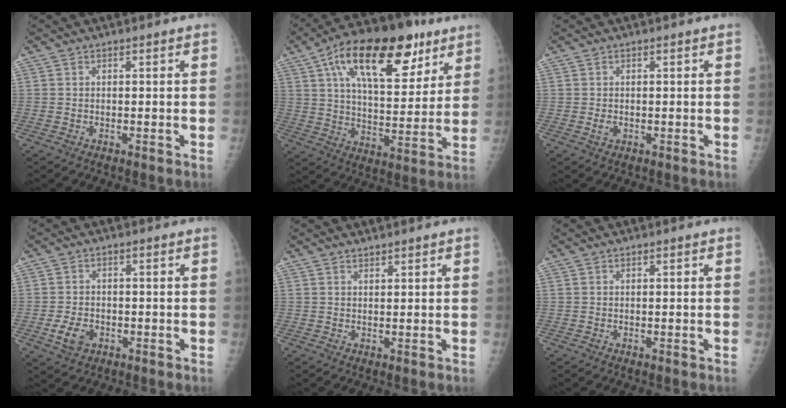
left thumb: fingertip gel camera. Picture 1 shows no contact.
{"total": 23.7, "force": [11.9, 10.9, 17.4], "torque": [-0.242, -0.014, 0.191]}
{"total": 1.4, "force": [-0.1, 1.0, 0.9], "torque": [-0.013, -0.001, -0.001]}
{"total": 4.5, "force": [-1.7, 3.2, 2.7], "torque": [-0.046, 0.005, -0.027]}
{"total": 0.9, "force": [0.8, 0.1, 0.2], "torque": [0.000, -0.007, 0.016]}
{"total": 0.0}